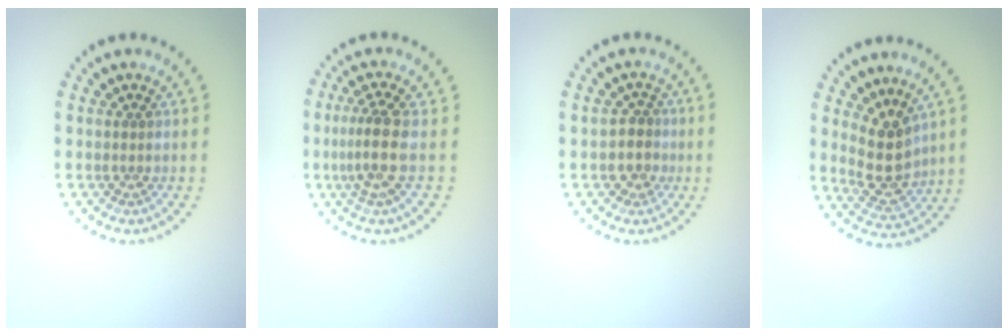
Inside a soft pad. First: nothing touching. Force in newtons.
{"total": 3.1, "press": 2.4, "slide": 2.0}
{"total": 2.4, "press": 2.2, "slide": 1.1}
{"total": 3.9, "press": 3.5, "slide": 1.6}